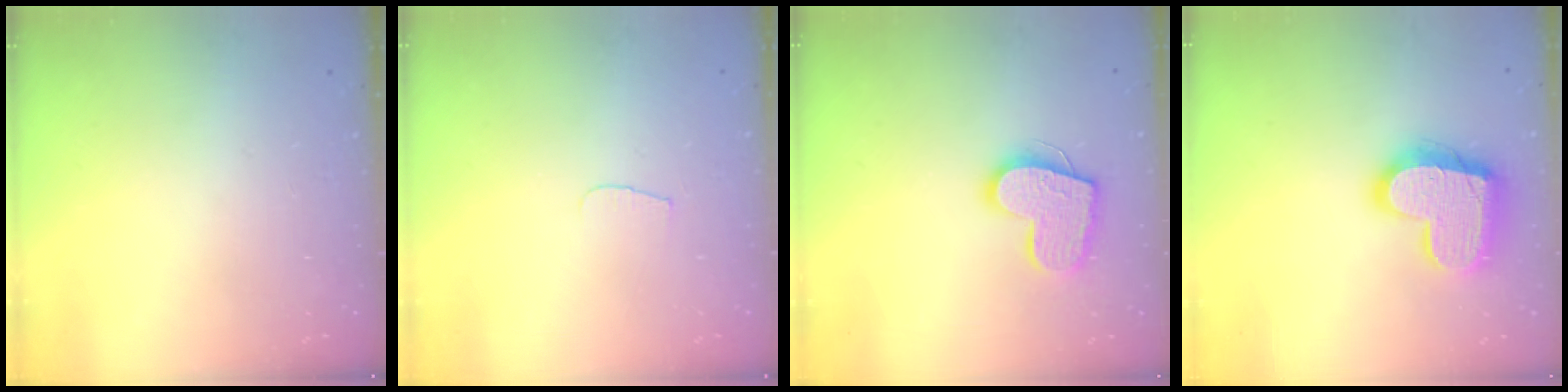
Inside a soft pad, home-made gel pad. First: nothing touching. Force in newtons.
{"total": 3.6, "press": 3.6, "slide": 0.4}
{"total": 14.6, "press": 14.6, "slide": 1.1}
{"total": 18.3, "press": 18.3, "slide": 1.2}